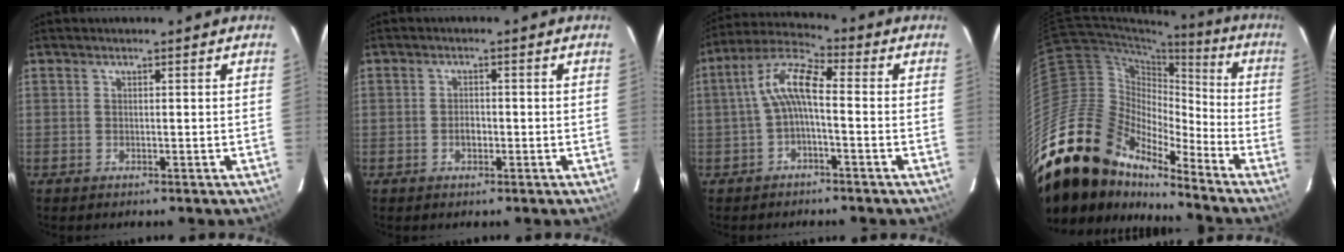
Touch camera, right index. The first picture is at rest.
{"total": 1.8, "force": [-0.6, 1.2, 1.1], "torque": [-0.022, 0.004, -0.011]}
{"total": 7.8, "force": [-1.0, 2.0, 7.5], "torque": [-0.164, 0.023, -0.023]}
{"total": 24.1, "force": [-19.2, 10.9, 9.7], "torque": [-0.182, 0.012, -0.353]}